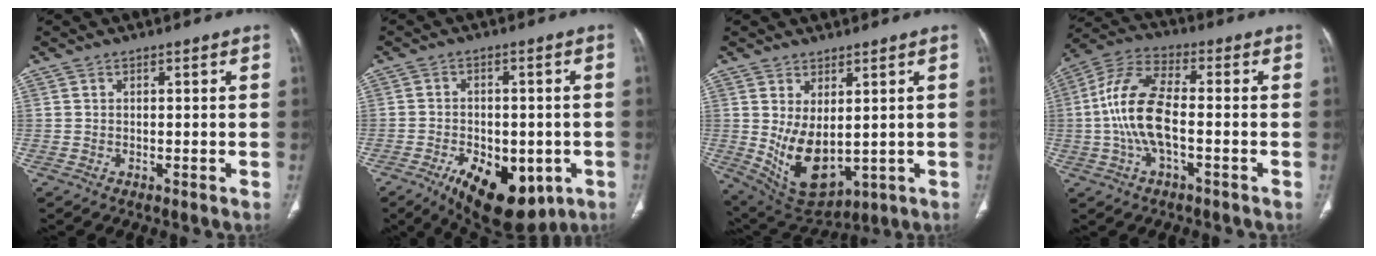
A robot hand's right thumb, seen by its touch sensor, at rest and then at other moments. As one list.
[{"total": 15.6, "force": [-7.0, 8.4, 11.2], "torque": [-0.151, 0.009, -0.089]}, {"total": 11.0, "force": [0.3, 6.1, 9.2], "torque": [-0.153, -0.020, 0.039]}, {"total": 12.5, "force": [-1.6, 5.3, 11.2], "torque": [-0.246, 0.035, -0.033]}]